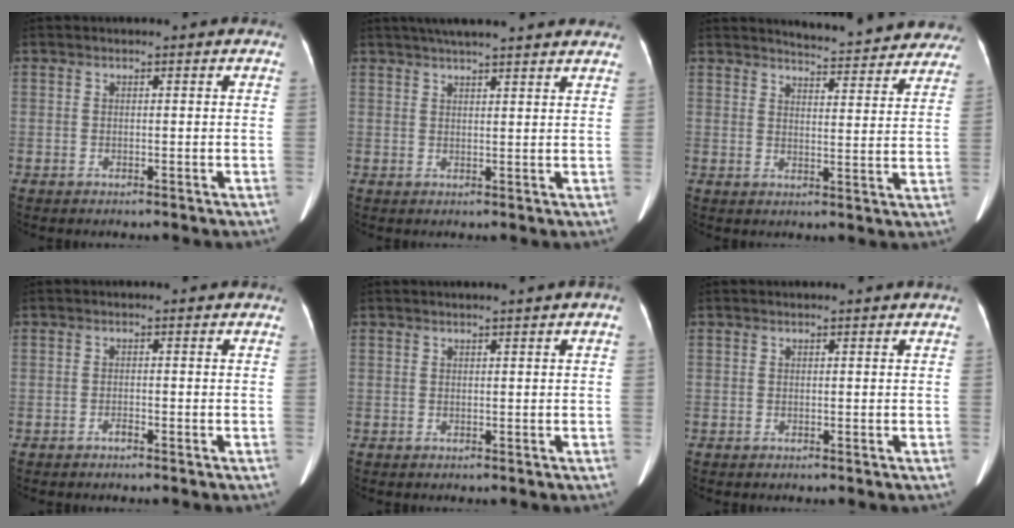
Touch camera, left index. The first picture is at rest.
{"total": 14.6, "force": [12.6, 1.1, 7.2], "torque": [-0.108, 0.043, 0.161]}
{"total": 15.3, "force": [14.5, 2.3, 4.2], "torque": [-0.035, -0.034, 0.157]}
{"total": 0.9, "force": [-0.8, 0.1, 0.3], "torque": [-0.011, -0.003, -0.014]}
{"total": 1.1, "force": [0.6, -0.3, 0.9], "torque": [-0.016, 0.001, 0.012]}
{"total": 0.0}